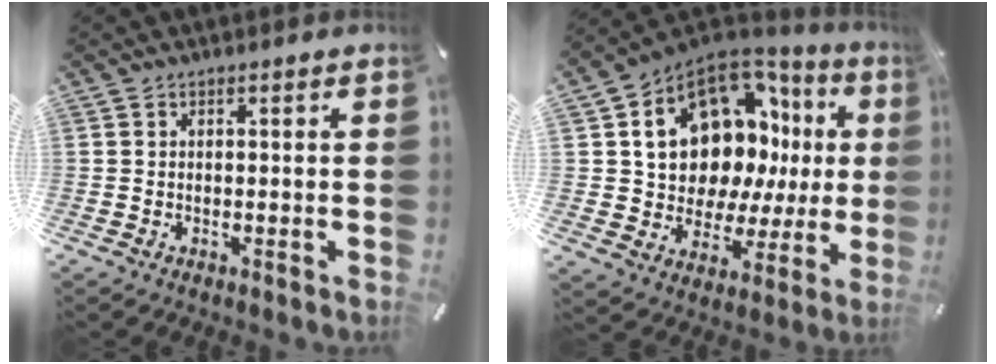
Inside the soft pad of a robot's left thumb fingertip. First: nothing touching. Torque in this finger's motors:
{"motor_torque": [2.54, 2.47, 1.60, -1.17, 0.62]}